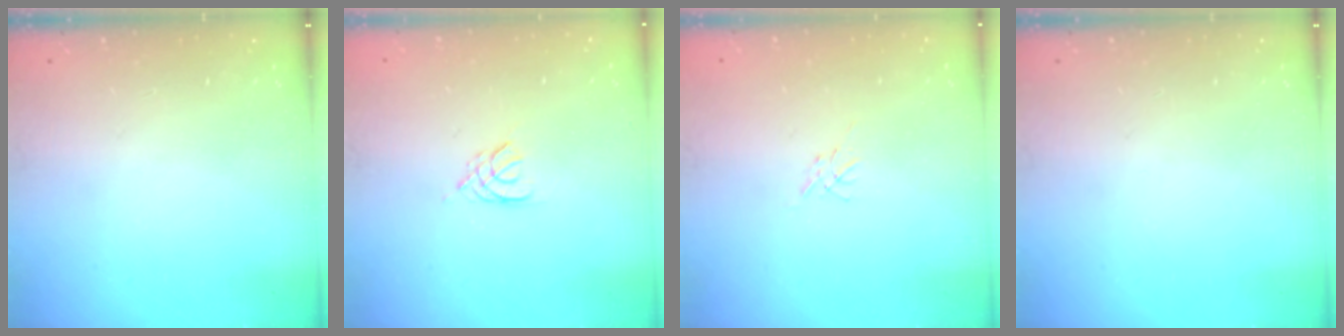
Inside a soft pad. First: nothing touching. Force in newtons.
{"total": 2.6, "press": 2.5, "slide": 0.5}
{"total": 0.0}
{"total": 0.0}